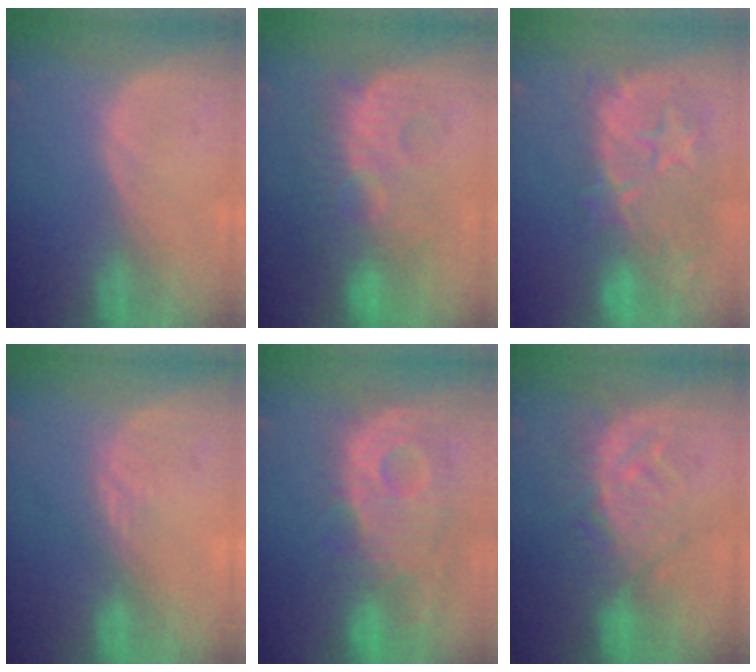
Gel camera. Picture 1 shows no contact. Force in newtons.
{"total": 8.9, "press": 8.8, "slide": 1.7}
{"total": 11.7, "press": 10.7, "slide": 4.8}
{"total": 2.0, "press": 1.5, "slide": 1.3}
{"total": 12.2, "press": 10.8, "slide": 5.7}
{"total": 9.3, "press": 8.6, "slide": 3.6}